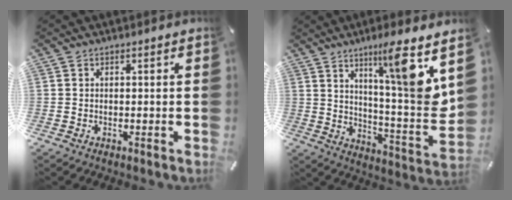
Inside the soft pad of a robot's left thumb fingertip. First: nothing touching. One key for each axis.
{"total": 14.8, "fx": 8.4, "fy": 0.3, "fz": 12.2, "tx": -0.179, "ty": -0.069, "tz": 0.119}